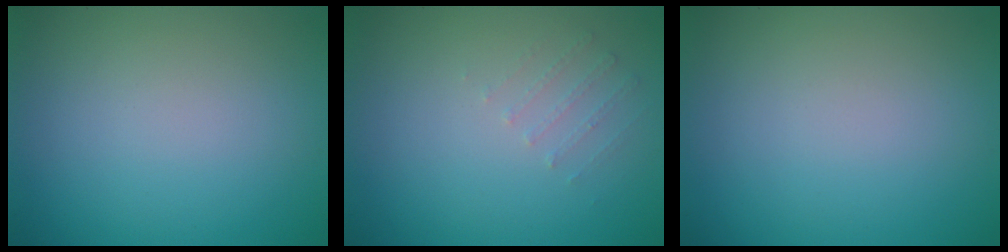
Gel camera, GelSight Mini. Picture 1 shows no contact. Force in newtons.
{"total": 0.6, "press": 0.5, "slide": 0.4}
{"total": 0.0}